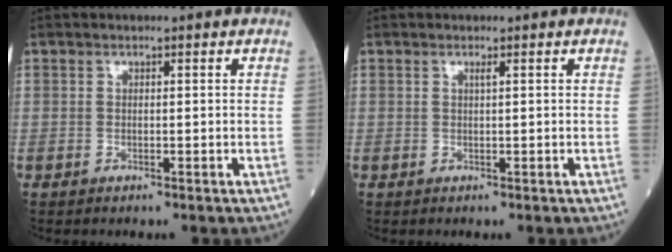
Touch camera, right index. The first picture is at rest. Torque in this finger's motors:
{"motor_torque": [0.05, 0.00, 0.08, 0.03]}